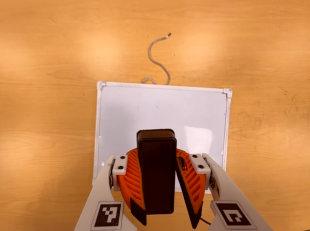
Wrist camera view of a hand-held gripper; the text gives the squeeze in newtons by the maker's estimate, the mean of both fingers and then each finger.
{"total": 9.9, "left": 10.0, "right": 9.8}